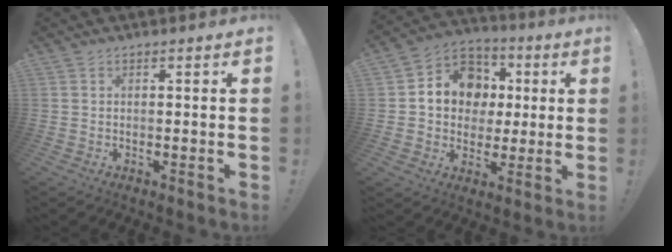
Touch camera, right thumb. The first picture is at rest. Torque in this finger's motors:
{"motor_torque": [1.84, 1.69, 0.41, -0.11, 0.00]}